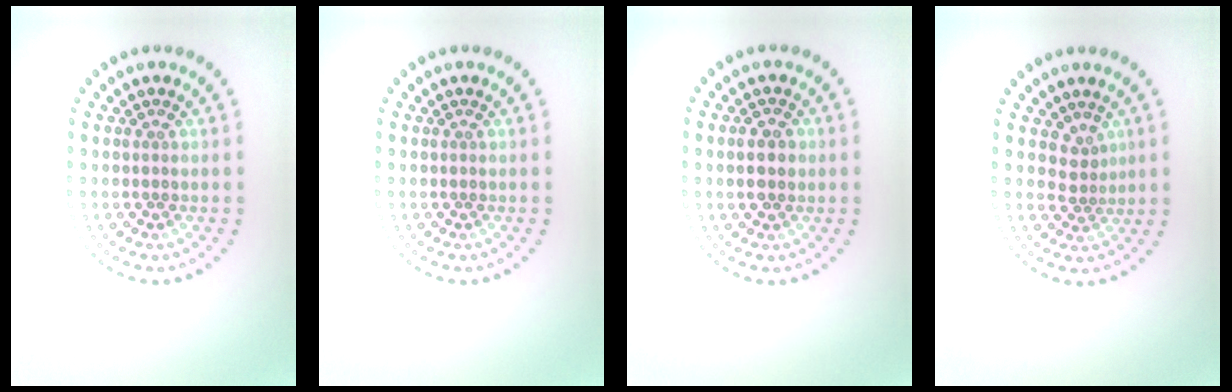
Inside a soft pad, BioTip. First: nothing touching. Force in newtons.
{"total": 0.0}
{"total": 2.0, "press": 2.0, "slide": 0.1}
{"total": 1.6, "press": 1.1, "slide": 1.2}